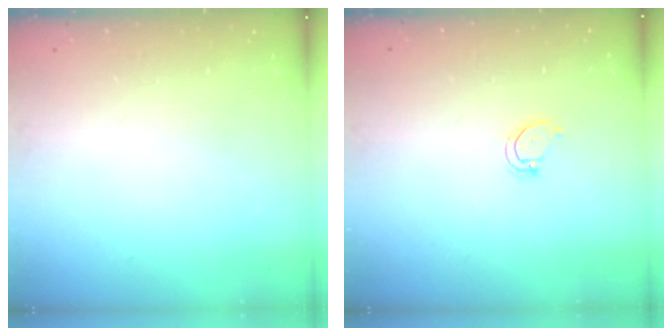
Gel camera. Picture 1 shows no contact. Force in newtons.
{"total": 2.8, "press": 2.8, "slide": 0.2}